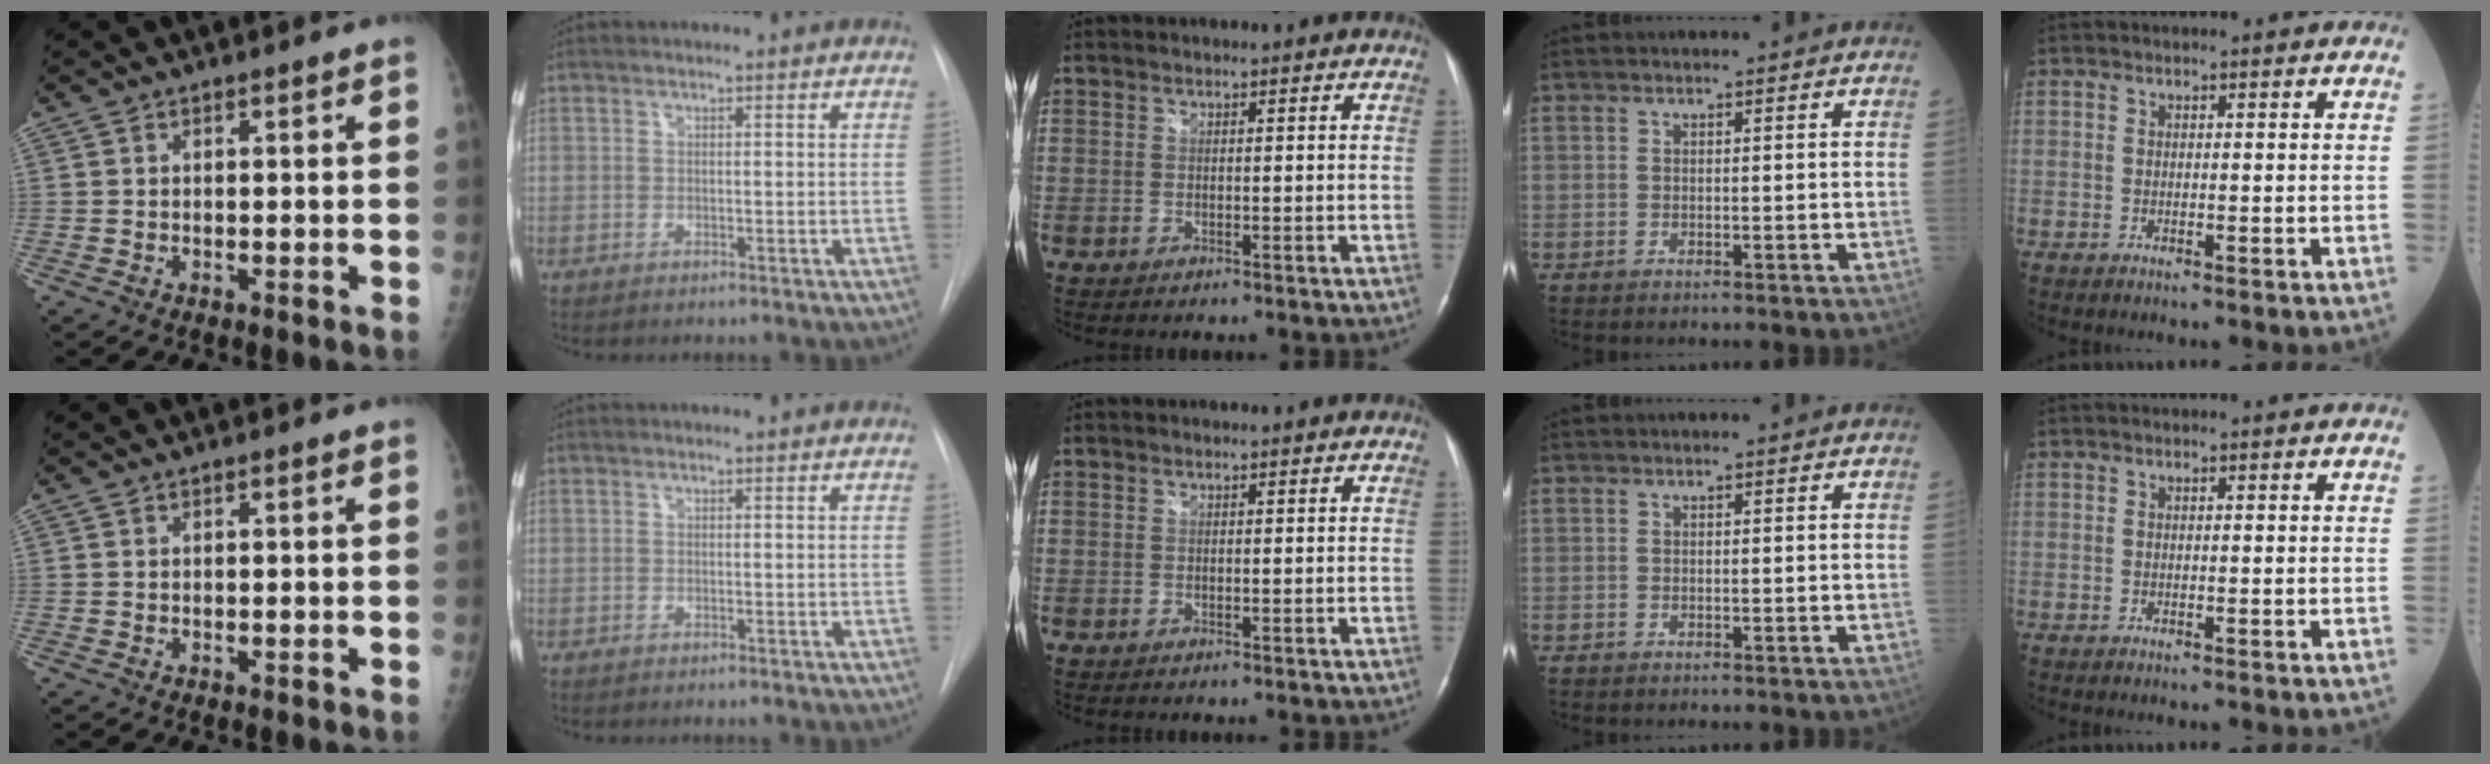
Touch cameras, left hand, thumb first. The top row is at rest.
{}